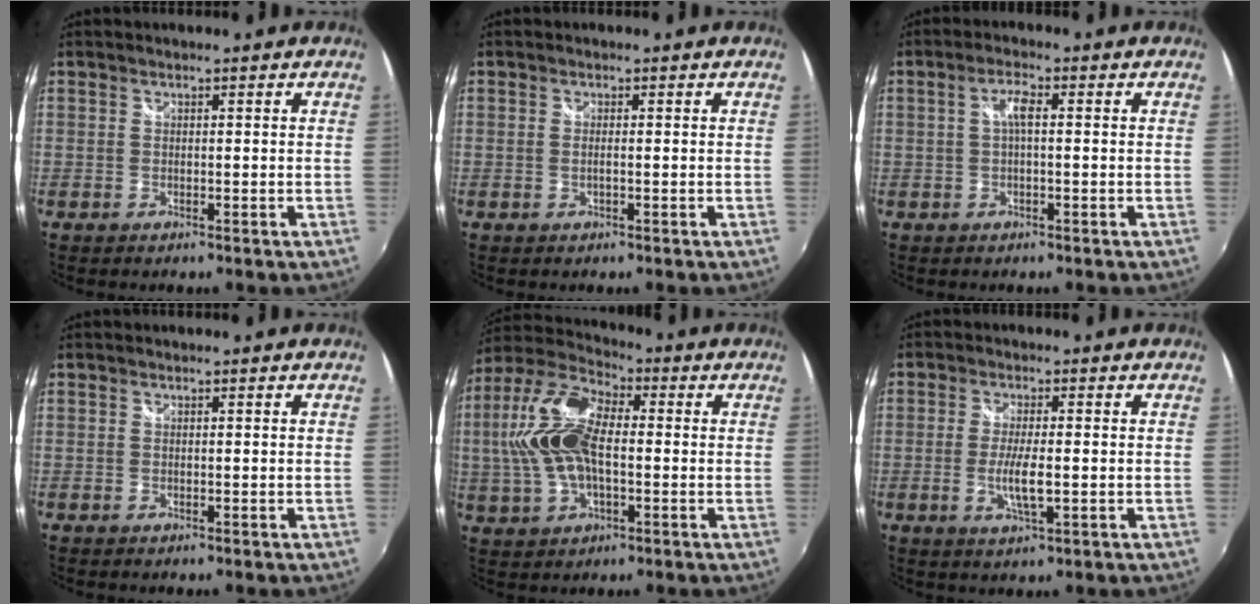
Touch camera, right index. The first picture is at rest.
{"total": 0.9, "force": [-0.2, 0.0, 0.9], "torque": [-0.017, 0.000, -0.005]}
{"total": 2.9, "force": [0.2, 0.7, 2.8], "torque": [-0.055, 0.007, 0.002]}
{"total": 0.0}
{"total": 14.8, "force": [0.0, 7.7, 12.7], "torque": [-0.267, 0.015, -0.002]}
{"total": 5.3, "force": [-1.1, 0.9, 5.1], "torque": [-0.099, -0.010, -0.019]}